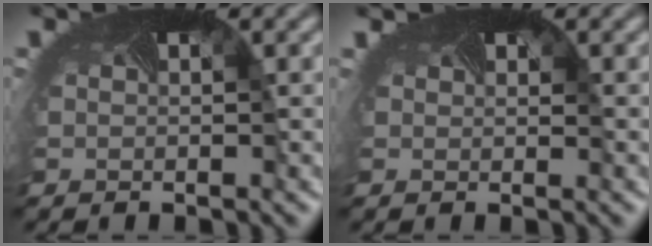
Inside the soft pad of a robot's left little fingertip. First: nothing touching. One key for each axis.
{"total": 1.1, "fx": 0.4, "fy": -0.4, "fz": -0.9, "tx": -0.001, "ty": -0.013, "tz": 0.005}